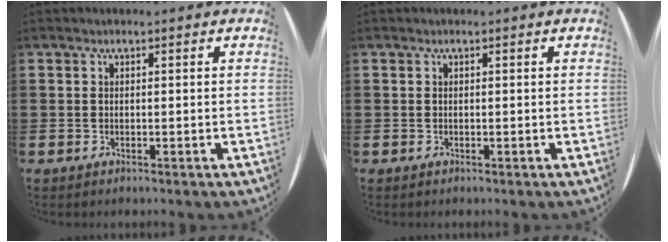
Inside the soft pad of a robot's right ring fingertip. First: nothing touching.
{"total": 0.0}